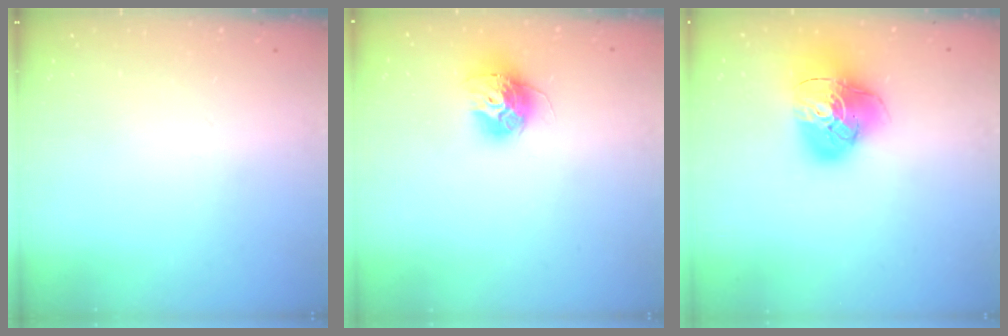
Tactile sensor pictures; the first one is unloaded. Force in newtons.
{"total": 12.2, "press": 12.1, "slide": 1.0}
{"total": 15.5, "press": 15.4, "slide": 1.8}